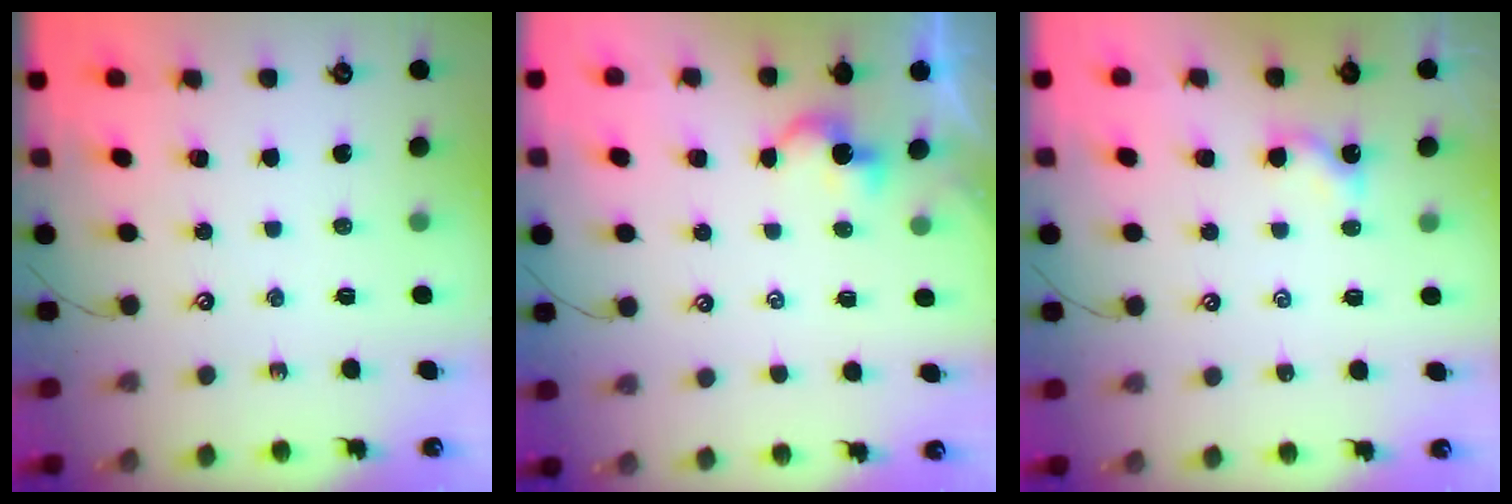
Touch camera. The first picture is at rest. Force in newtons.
{"total": 3.9, "press": 3.9, "slide": 0.0}
{"total": 0.6, "press": 0.5, "slide": 0.3}